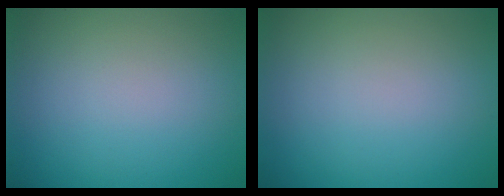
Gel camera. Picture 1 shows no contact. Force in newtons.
{"total": 0.0}